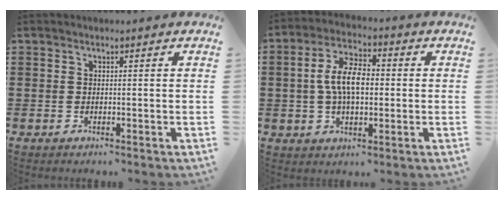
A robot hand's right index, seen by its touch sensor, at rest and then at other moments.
{"total": 7.6, "force": [0.0, 3.8, 6.6], "torque": [-0.138, 0.009, -0.004]}